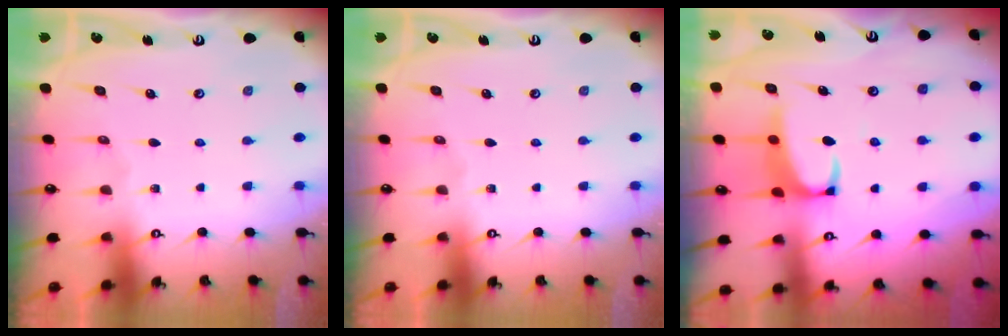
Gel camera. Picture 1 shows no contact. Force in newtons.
{"total": 0.0}
{"total": 2.5, "press": 2.4, "slide": 0.8}